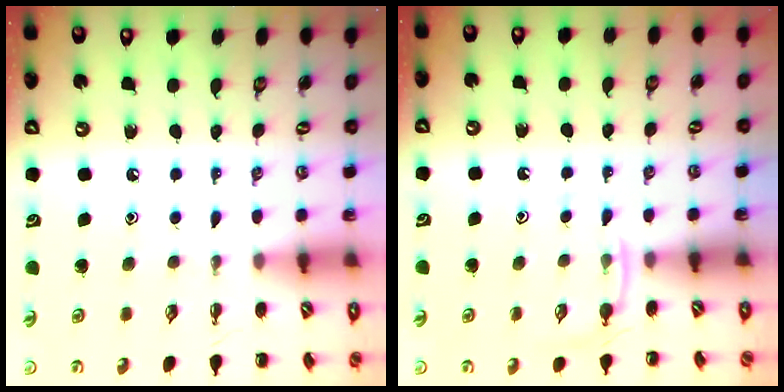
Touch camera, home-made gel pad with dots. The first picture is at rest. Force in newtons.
{"total": 4.0, "press": 3.8, "slide": 1.3}